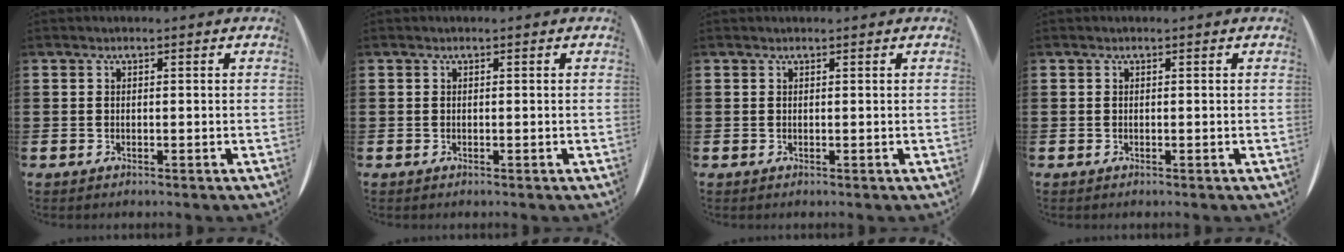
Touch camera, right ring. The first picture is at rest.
{"total": 0.0}
{"total": 0.0}
{"total": 0.0}